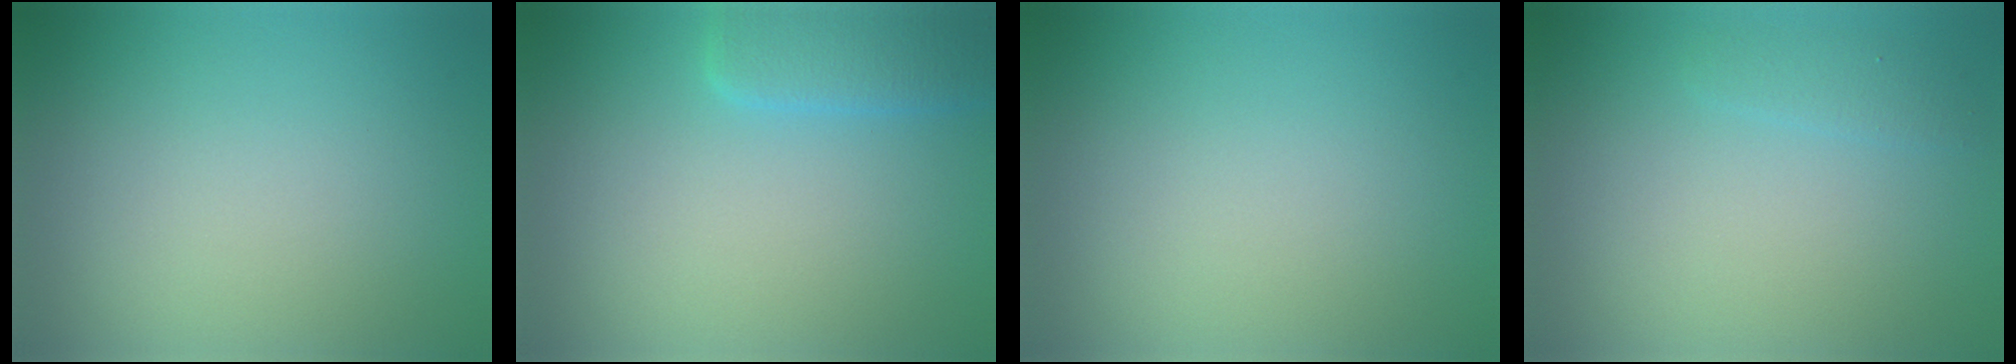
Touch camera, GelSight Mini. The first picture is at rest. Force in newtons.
{"total": 3.8, "press": 3.7, "slide": 0.4}
{"total": 0.0}
{"total": 1.2, "press": 1.2, "slide": 0.1}